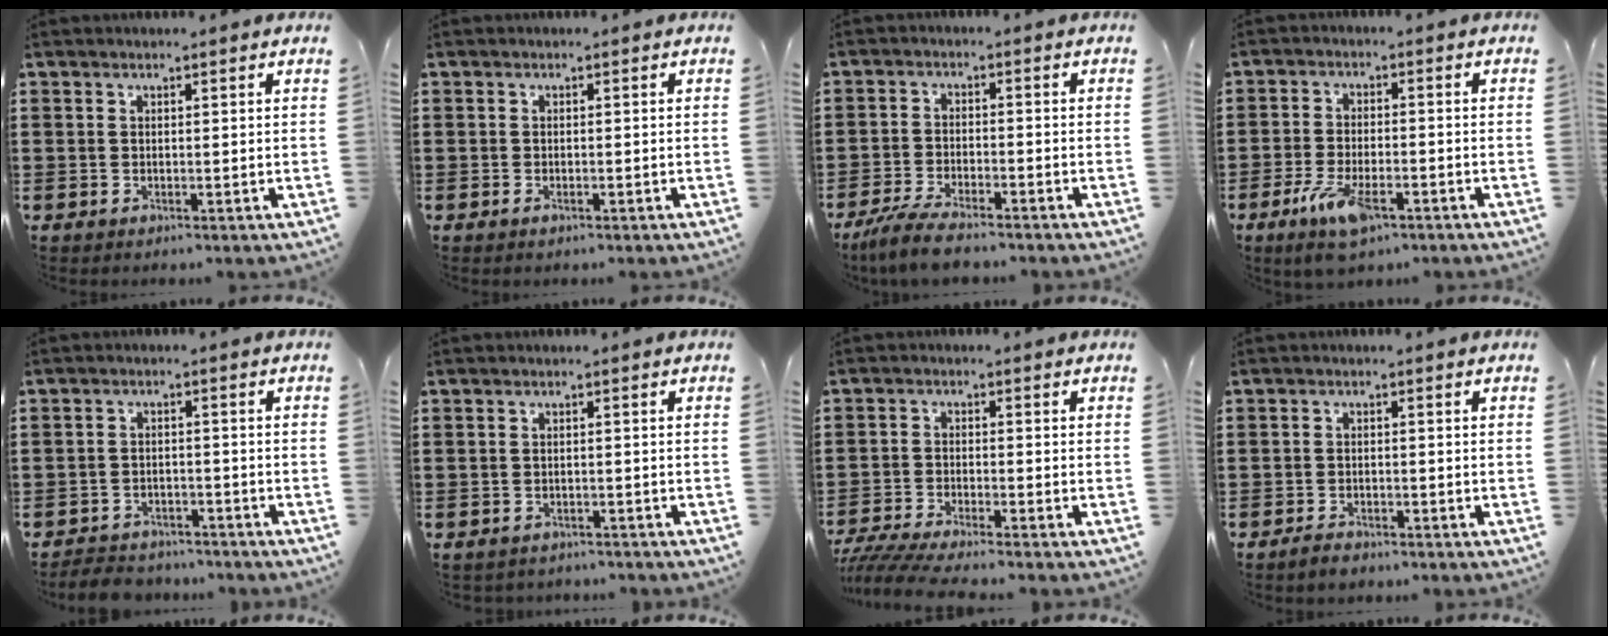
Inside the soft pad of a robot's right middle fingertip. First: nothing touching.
{"total": 0.6, "force": [-0.3, 0.2, 0.5], "torque": [-0.011, -0.004, -0.005]}
{"total": 5.0, "force": [-4.5, 0.5, 2.2], "torque": [-0.058, -0.009, -0.091]}
{"total": 7.2, "force": [-3.7, 2.7, 5.5], "torque": [-0.119, -0.009, -0.067]}
{"total": 3.5, "force": [-3.4, 0.7, -0.1], "torque": [-0.005, 0.000, -0.072]}
{"total": 1.5, "force": [-1.4, 0.2, -0.2], "torque": [-0.003, -0.001, -0.033]}
{"total": 4.4, "force": [-4.2, 0.0, 1.6], "torque": [-0.048, -0.016, -0.086]}
{"total": 1.9, "force": [-1.8, 0.6, 0.3], "torque": [-0.012, 0.001, -0.036]}